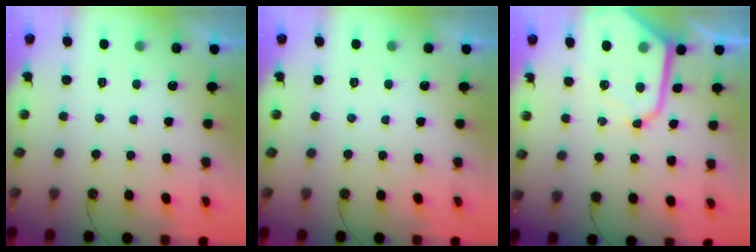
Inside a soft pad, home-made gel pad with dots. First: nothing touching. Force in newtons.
{"total": 0.0}
{"total": 14.5, "press": 14.4, "slide": 1.5}